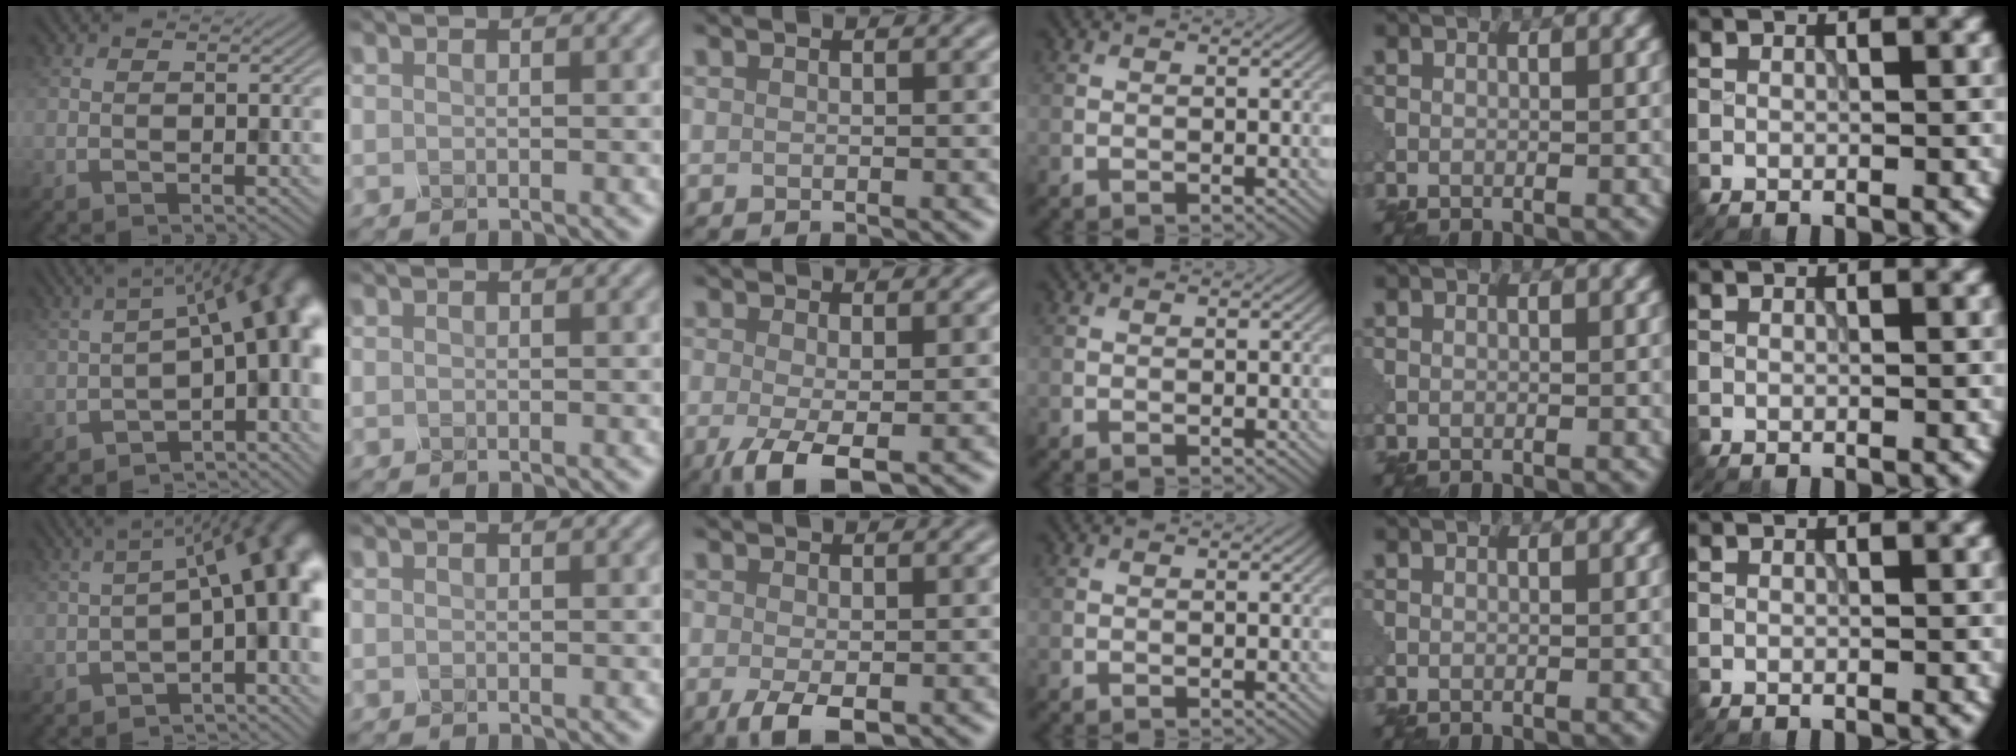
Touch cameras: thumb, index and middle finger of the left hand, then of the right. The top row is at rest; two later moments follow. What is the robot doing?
{"motion": "shake", "object": "medicine bottle"}